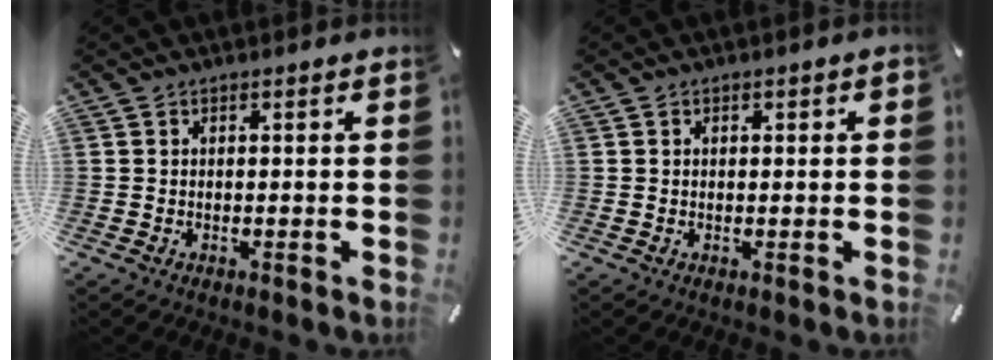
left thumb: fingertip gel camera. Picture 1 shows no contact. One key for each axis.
{"total": 0.7, "fx": 0.1, "fy": 0.5, "fz": 0.5, "tx": -0.009, "ty": 0.005, "tz": 0.001}